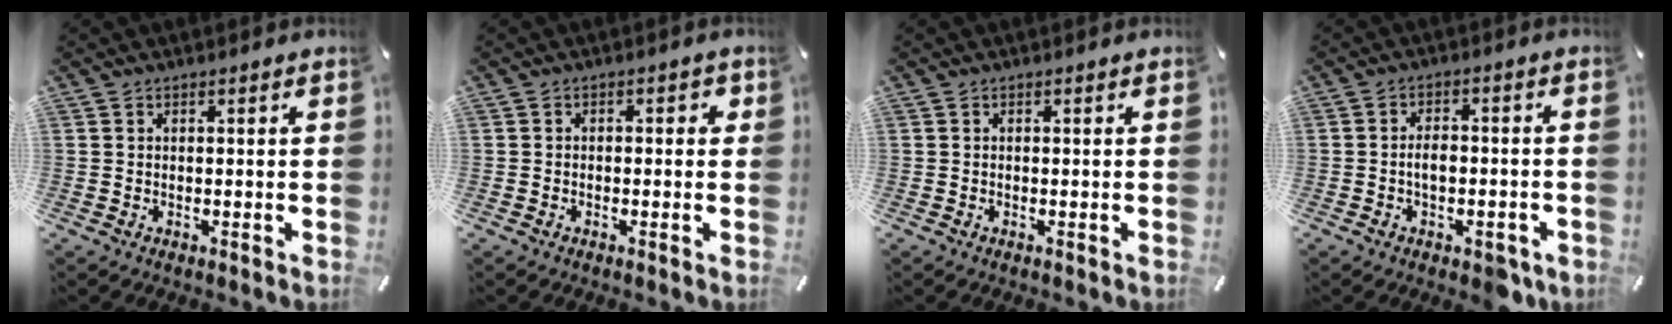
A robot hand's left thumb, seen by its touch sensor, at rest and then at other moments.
{"total": 1.6, "force": [-1.0, 1.0, 0.8], "torque": [-0.015, 0.007, -0.022]}
{"total": 0.0}
{"total": 5.6, "force": [-1.9, 3.2, 4.2], "torque": [-0.069, 0.017, -0.031]}